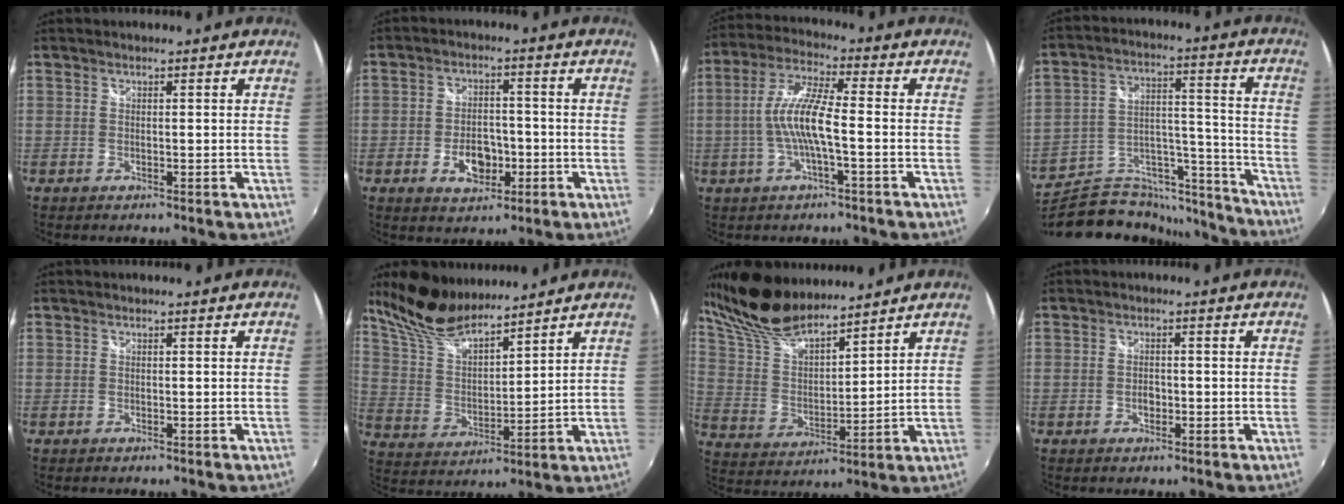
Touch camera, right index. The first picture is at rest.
{"total": 6.9, "force": [-2.5, 4.5, 4.6], "torque": [-0.088, 0.006, -0.033]}
{"total": 9.4, "force": [-1.8, 1.3, 9.1], "torque": [-0.192, 0.007, -0.033]}
{"total": 18.9, "force": [-16.4, 7.8, 5.3], "torque": [-0.082, 0.059, -0.240]}
{"total": 0.0}
{"total": 13.3, "force": [11.3, 3.2, 6.1], "torque": [-0.123, 0.010, 0.225]}
{"total": 17.1, "force": [14.2, 4.9, 8.2], "torque": [-0.164, 0.020, 0.279]}
{"total": 1.7, "force": [-0.6, 1.3, 1.0], "torque": [-0.017, 0.002, -0.011]}